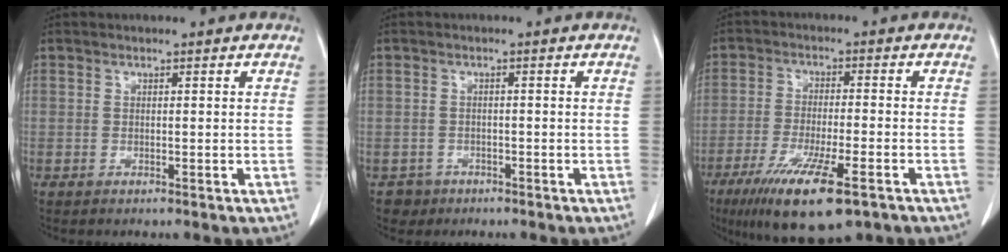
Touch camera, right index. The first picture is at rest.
{"total": 2.4, "force": [-1.3, 2.0, -0.4], "torque": [0.007, 0.011, -0.022]}
{"total": 14.2, "force": [-8.7, 2.5, 10.9], "torque": [-0.182, -0.036, -0.140]}